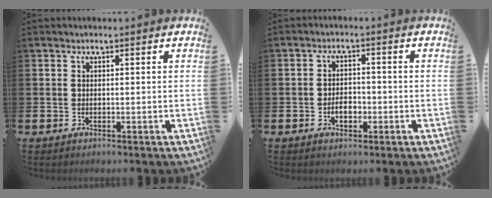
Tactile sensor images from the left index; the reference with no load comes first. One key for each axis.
{"total": 2.9, "fx": -1.0, "fy": 1.8, "fz": 2.1, "tx": -0.031, "ty": 0.001, "tz": -0.022}